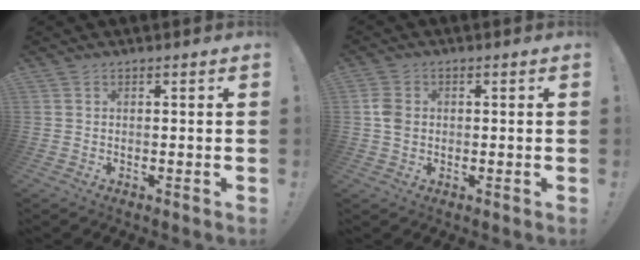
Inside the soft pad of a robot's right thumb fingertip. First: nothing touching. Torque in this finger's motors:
{"motor_torque": [0.05, 0.24, 0.51, -0.31, 0.20]}